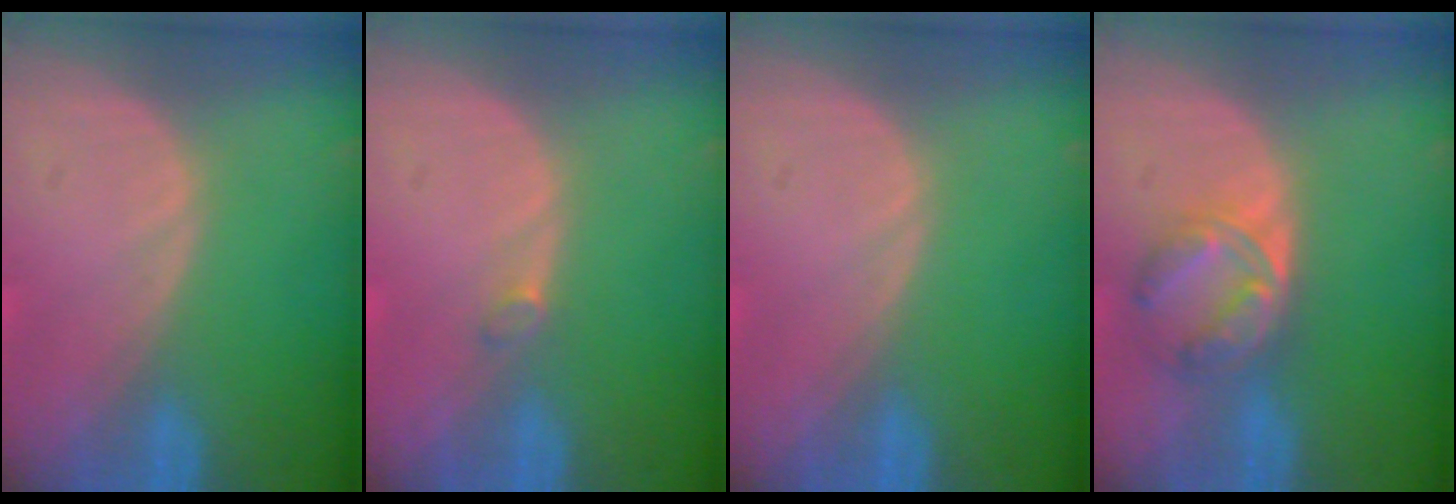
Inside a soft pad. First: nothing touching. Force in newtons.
{"total": 0.9, "press": 0.9, "slide": 0.3}
{"total": 0.0}
{"total": 5.8, "press": 5.5, "slide": 1.7}